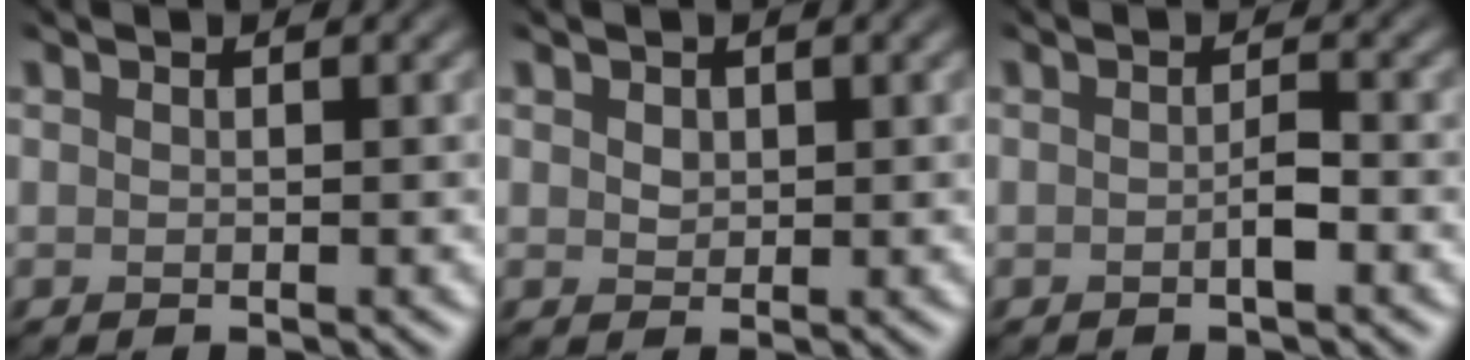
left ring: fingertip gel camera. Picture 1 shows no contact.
{"total": 1.0, "force": [0.2, 0.8, 0.5], "torque": [-0.021, -0.005, 0.016]}
{"total": 1.6, "force": [-1.2, 0.2, 1.0], "torque": [-0.025, -0.002, -0.016]}